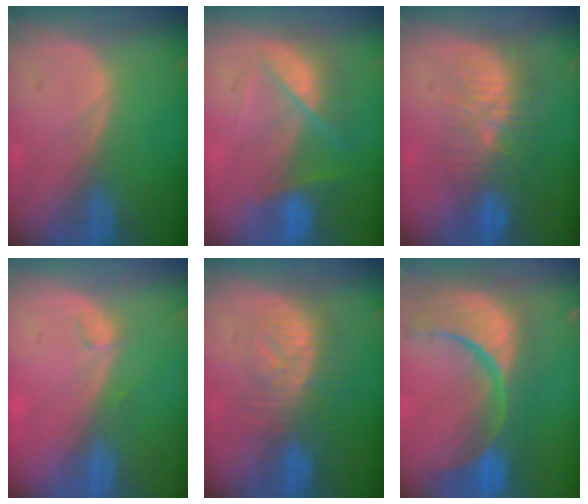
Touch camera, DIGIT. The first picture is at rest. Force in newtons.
{"total": 7.3, "press": 6.6, "slide": 3.3}
{"total": 9.2, "press": 8.6, "slide": 3.2}
{"total": 1.3, "press": 1.1, "slide": 0.5}
{"total": 8.1, "press": 7.5, "slide": 3.2}
{"total": 15.3, "press": 12.1, "slide": 9.4}